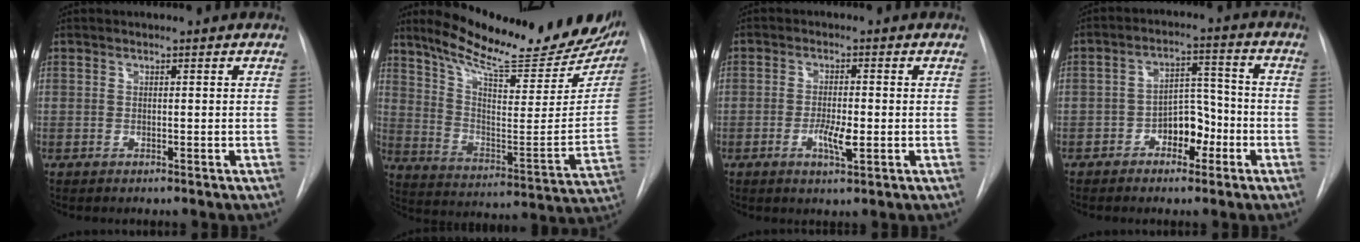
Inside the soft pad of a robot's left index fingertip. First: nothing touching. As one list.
[{"total": 26.0, "force": [21.7, 5.0, 13.6], "torque": [-0.205, -0.065, 0.296]}, {"total": 3.9, "force": [-1.6, 0.8, 3.5], "torque": [-0.064, -0.008, -0.026]}, {"total": 6.4, "force": [-3.5, 3.4, 4.1], "torque": [-0.061, 0.019, -0.058]}]